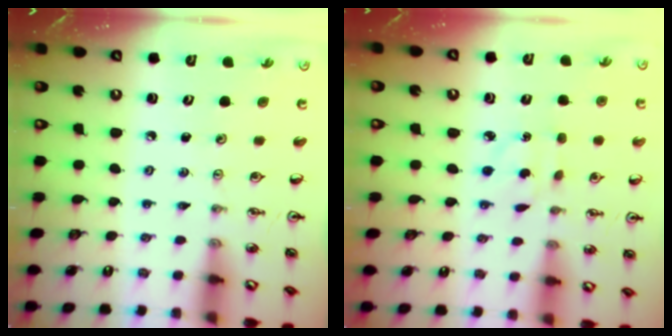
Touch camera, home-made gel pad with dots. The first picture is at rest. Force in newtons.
{"total": 3.3, "press": 3.3, "slide": 0.4}